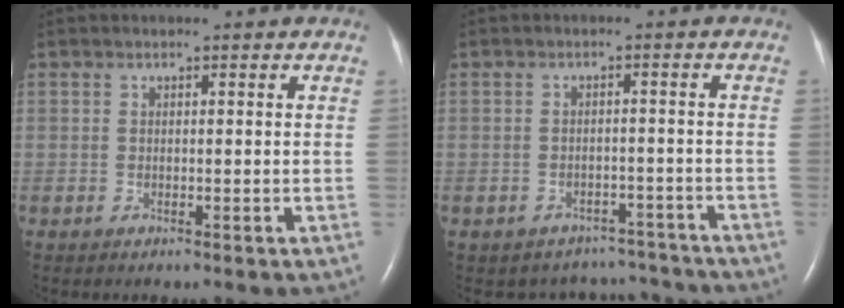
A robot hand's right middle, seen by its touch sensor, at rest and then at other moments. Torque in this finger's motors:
{"motor_torque": [0.96, -1.04, 0.08, 0.03]}